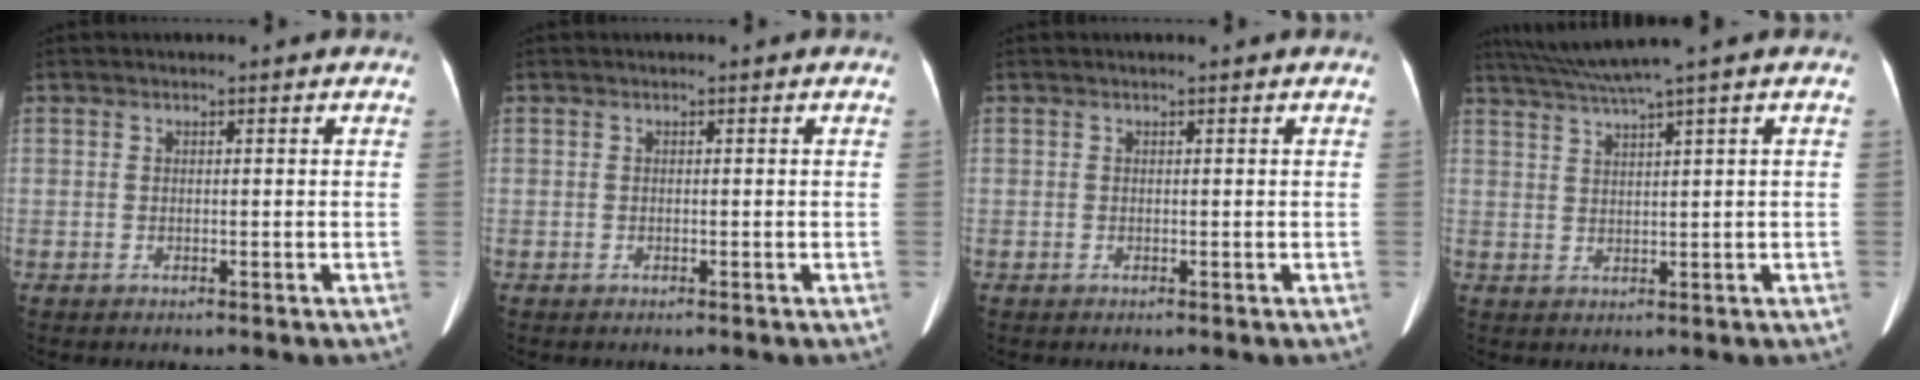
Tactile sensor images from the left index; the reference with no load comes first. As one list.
[{"total": 0.0}, {"total": 0.0}, {"total": 5.3, "force": [4.1, -1.8, 2.9], "torque": [-0.059, 0.006, 0.081]}]